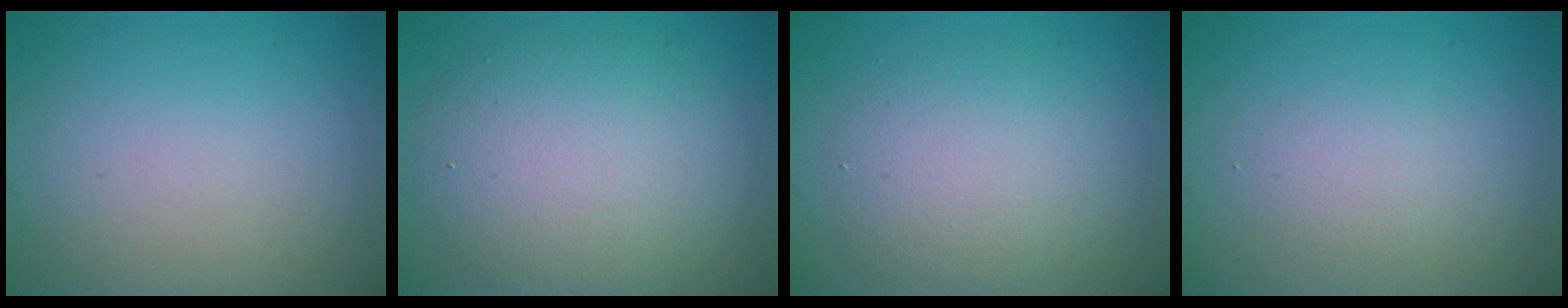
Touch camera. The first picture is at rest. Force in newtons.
{"total": 7.3, "press": 7.3, "slide": 0.4}
{"total": 4.1, "press": 4.1, "slide": 0.2}
{"total": 1.6, "press": 1.6, "slide": 0.1}